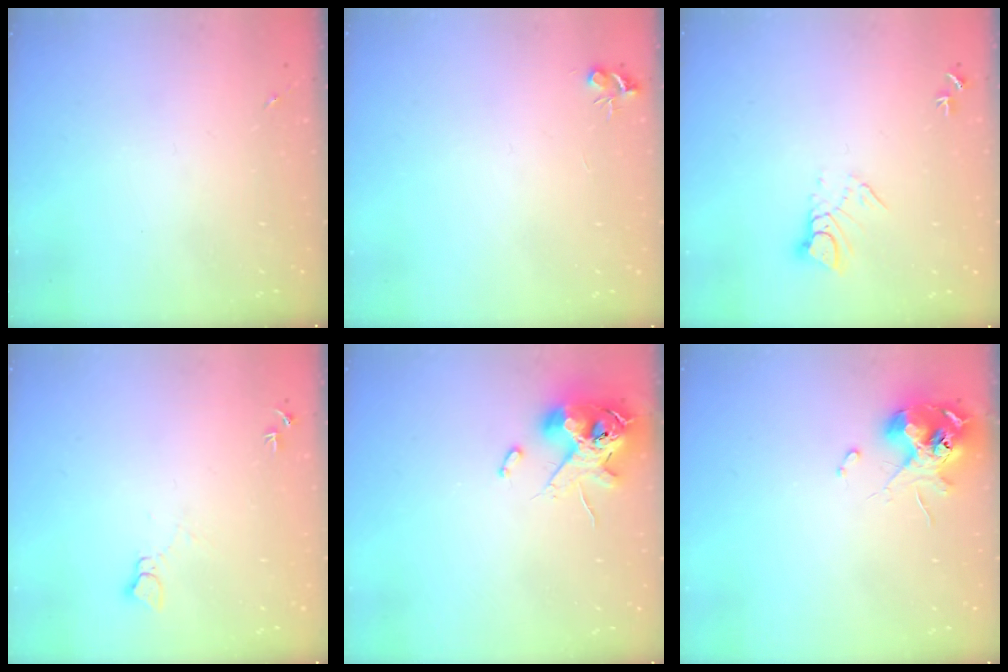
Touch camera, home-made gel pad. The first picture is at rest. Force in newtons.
{"total": 4.7, "press": 4.7, "slide": 0.6}
{"total": 5.9, "press": 5.9, "slide": 0.5}
{"total": 5.2, "press": 5.2, "slide": 0.6}
{"total": 12.6, "press": 12.4, "slide": 2.1}
{"total": 11.6, "press": 11.5, "slide": 1.5}